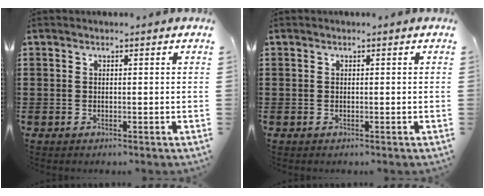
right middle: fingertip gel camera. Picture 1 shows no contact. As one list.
[{"total": 0.0}]